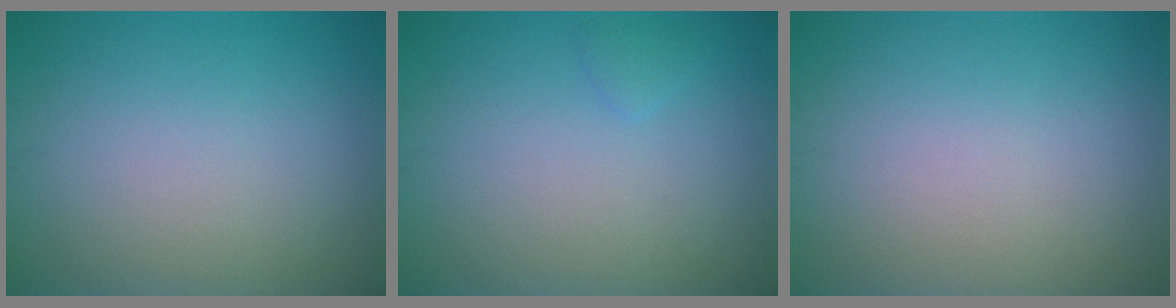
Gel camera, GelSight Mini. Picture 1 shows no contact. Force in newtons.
{"total": 0.7, "press": 0.7, "slide": 0.0}
{"total": 0.0}